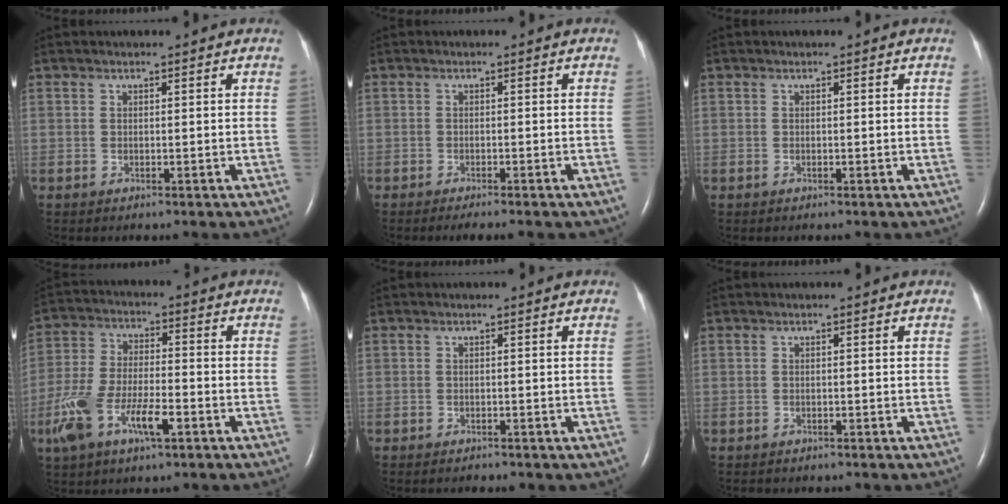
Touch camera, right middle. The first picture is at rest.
{"total": 4.2, "force": [-3.4, 0.4, 2.4], "torque": [-0.025, -0.006, -0.039]}
{"total": 0.0}
{"total": 10.9, "force": [-4.9, 3.6, 9.0], "torque": [-0.197, 0.000, -0.089]}
{"total": 1.3, "force": [-1.1, 0.5, 0.6], "torque": [-0.014, -0.002, -0.008]}
{"total": 0.8, "force": [-0.7, 0.4, 0.2], "torque": [-0.011, -0.001, -0.010]}